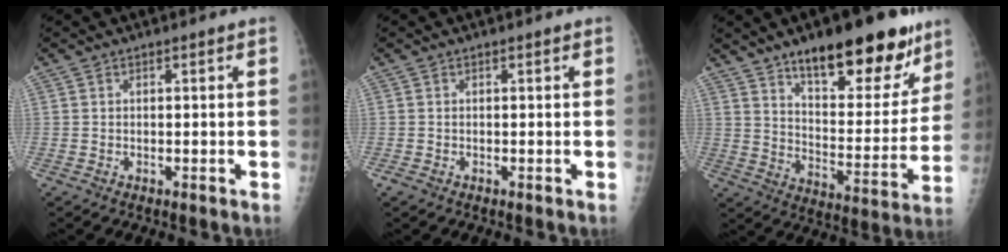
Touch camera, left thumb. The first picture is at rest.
{"total": 0.8, "force": [-0.1, 0.6, 0.5], "torque": [-0.010, -0.001, -0.003]}
{"total": 23.3, "force": [15.0, 8.9, 15.4], "torque": [-0.164, -0.070, 0.226]}